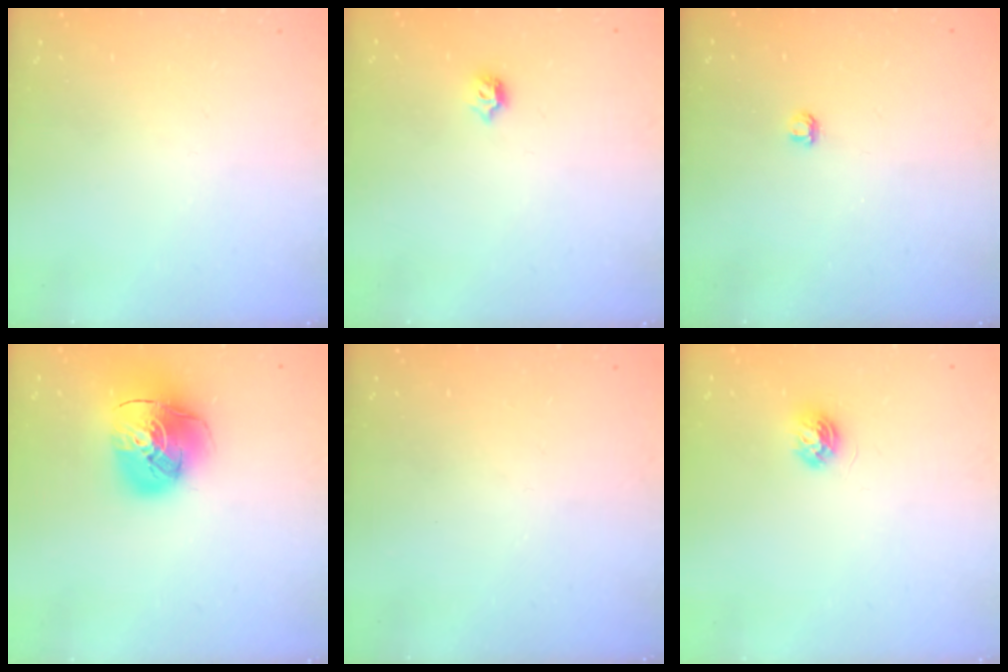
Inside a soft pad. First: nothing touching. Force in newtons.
{"total": 4.8, "press": 4.7, "slide": 1.0}
{"total": 2.8, "press": 2.8, "slide": 0.3}
{"total": 14.9, "press": 14.7, "slide": 2.0}
{"total": 0.0}
{"total": 4.8, "press": 4.8, "slide": 0.6}